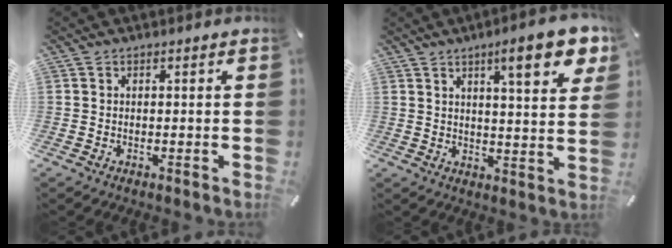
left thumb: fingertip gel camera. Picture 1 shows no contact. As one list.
[{"total": 12.2, "force": [6.9, 3.1, 9.7], "torque": [-0.132, -0.030, 0.106]}]